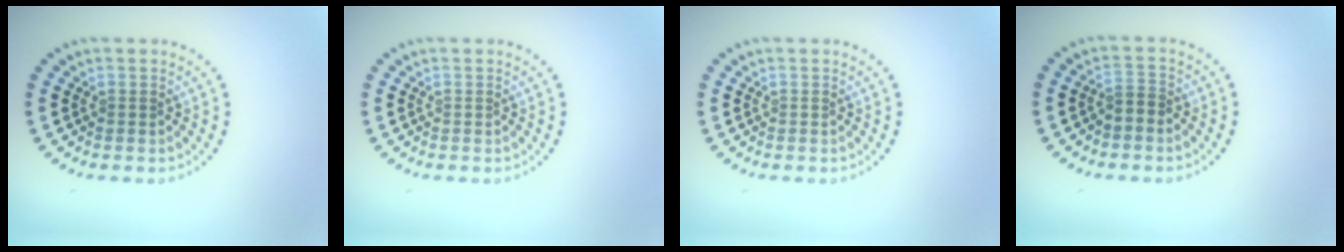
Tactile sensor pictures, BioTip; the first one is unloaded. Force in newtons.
{"total": 0.0}
{"total": 0.0}
{"total": 1.2, "press": 1.0, "slide": 0.8}